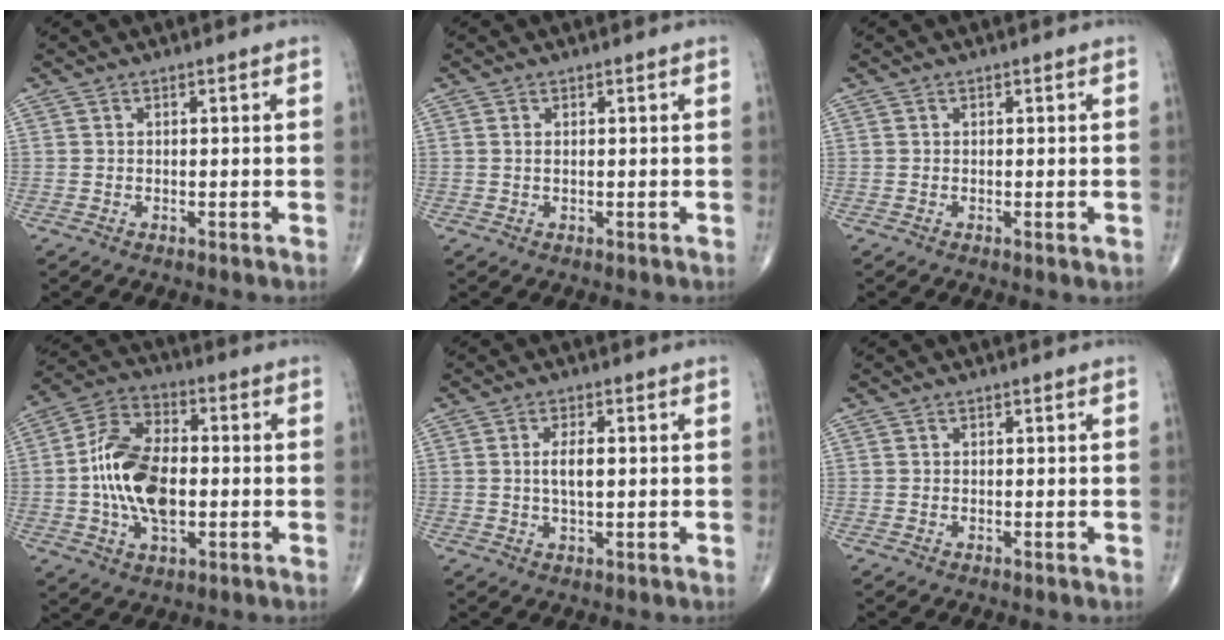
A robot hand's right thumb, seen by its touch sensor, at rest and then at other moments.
{"total": 0.6, "force": [0.1, 0.2, 0.5], "torque": [-0.016, 0.001, 0.004]}
{"total": 0.7, "force": [-0.2, 0.2, 0.6], "torque": [-0.008, -0.003, -0.002]}
{"total": 15.3, "force": [-1.1, 8.7, 12.5], "torque": [-0.230, 0.020, -0.024]}
{"total": 4.0, "force": [0.4, 1.6, 3.6], "torque": [-0.069, -0.004, 0.007]}
{"total": 0.0}